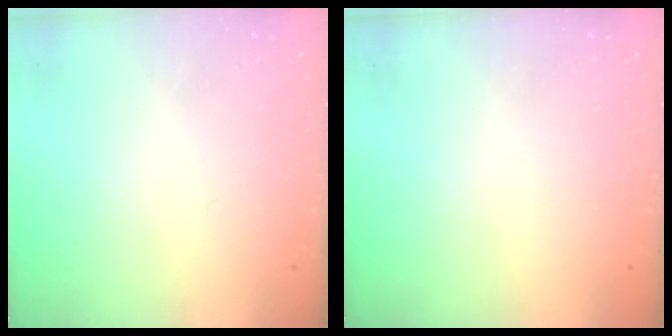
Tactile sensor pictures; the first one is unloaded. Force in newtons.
{"total": 0.0}